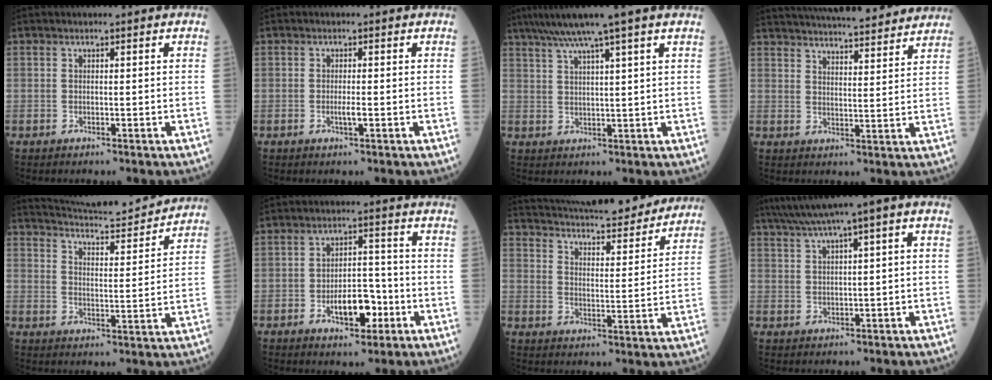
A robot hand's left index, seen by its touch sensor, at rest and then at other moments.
{"total": 1.4, "force": [-0.5, 0.0, 1.3], "torque": [-0.027, -0.005, -0.010]}
{"total": 9.0, "force": [6.6, -1.4, 5.9], "torque": [-0.100, 0.024, 0.099]}
{"total": 22.2, "force": [20.3, 3.1, 8.5], "torque": [-0.138, 0.017, 0.273]}
{"total": 15.6, "force": [15.1, 0.7, 3.9], "torque": [-0.070, -0.014, 0.212]}
{"total": 7.2, "force": [-3.0, 3.4, 5.6], "torque": [-0.093, 0.009, -0.049]}
{"total": 22.4, "force": [20.4, 3.6, 8.5], "torque": [-0.143, -0.007, 0.278]}
{"total": 7.4, "force": [4.0, 0.1, 6.3], "torque": [-0.114, 0.033, 0.069]}